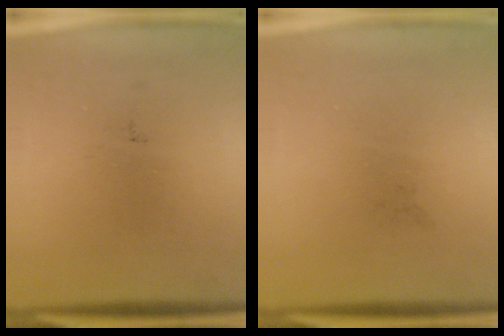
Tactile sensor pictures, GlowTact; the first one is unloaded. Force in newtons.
{"total": 0.0}